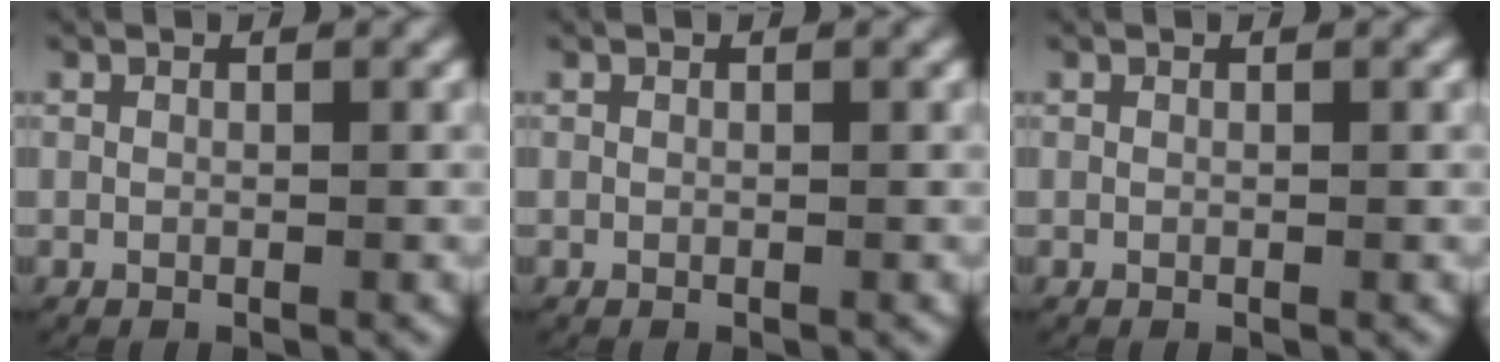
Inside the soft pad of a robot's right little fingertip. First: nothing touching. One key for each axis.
{"total": 0.0}
{"total": 0.0}